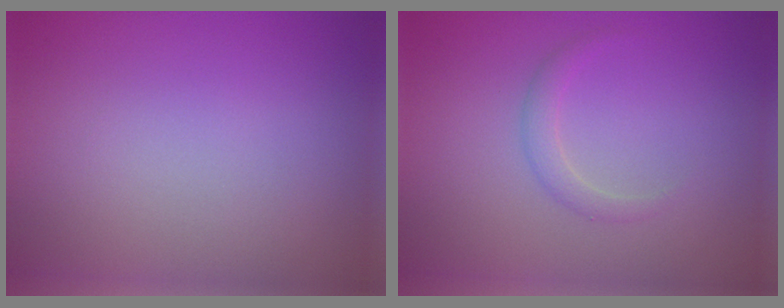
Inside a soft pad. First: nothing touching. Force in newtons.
{"total": 1.2, "press": 1.2, "slide": 0.0}